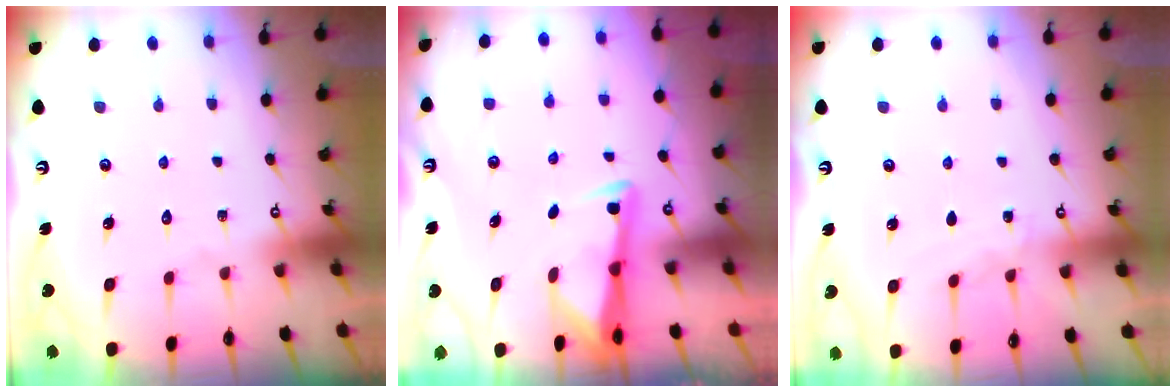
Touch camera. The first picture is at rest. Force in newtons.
{"total": 3.2, "press": 3.2, "slide": 0.5}
{"total": 4.3, "press": 4.3, "slide": 0.5}